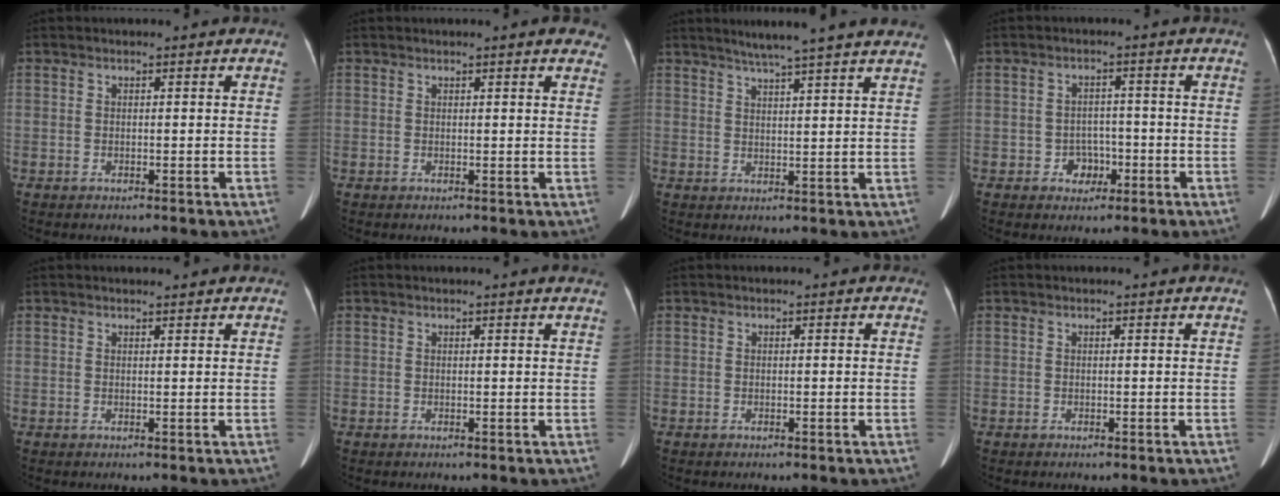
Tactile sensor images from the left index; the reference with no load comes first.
{"total": 4.2, "force": [3.3, 0.8, 2.3], "torque": [-0.016, 0.007, 0.026]}
{"total": 11.7, "force": [9.9, -0.5, 6.3], "torque": [-0.092, 0.019, 0.118]}
{"total": 3.5, "force": [-1.6, 2.8, 1.4], "torque": [-0.021, 0.008, -0.019]}
{"total": 1.8, "force": [1.6, 0.5, 0.7], "torque": [-0.012, 0.009, 0.020]}
{"total": 2.1, "force": [2.0, -0.2, 0.6], "torque": [-0.013, 0.000, 0.013]}
{"total": 0.0}
{"total": 0.0}